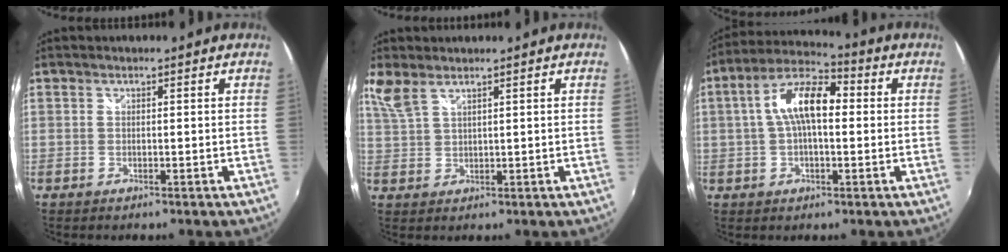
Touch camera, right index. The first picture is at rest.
{"total": 3.6, "force": [2.8, 0.9, 2.1], "torque": [-0.049, 0.003, 0.062]}
{"total": 11.0, "force": [1.0, 4.9, 9.8], "torque": [-0.188, 0.026, 0.012]}